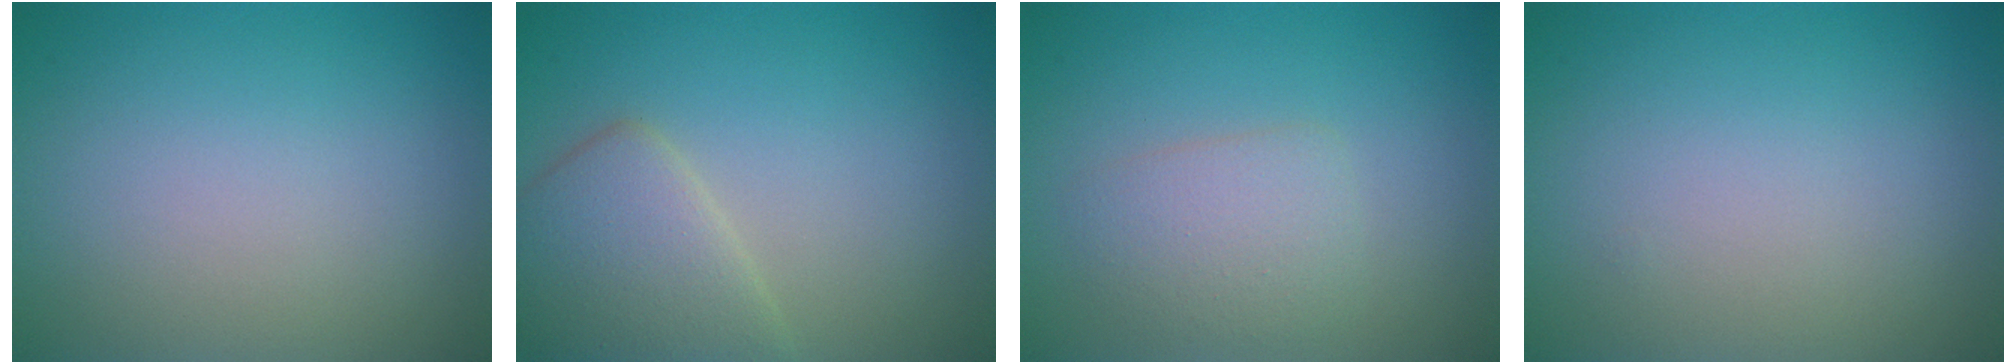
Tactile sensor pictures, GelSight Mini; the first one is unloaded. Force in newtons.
{"total": 4.4, "press": 4.4, "slide": 0.3}
{"total": 2.5, "press": 2.5, "slide": 0.1}
{"total": 0.0}